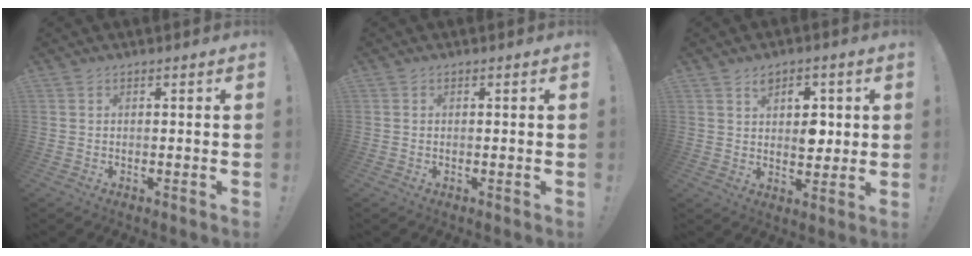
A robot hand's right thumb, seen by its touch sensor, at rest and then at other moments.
{"total": 0.0}
{"total": 7.3, "force": [2.2, 5.5, 4.2], "torque": [-0.036, -0.011, 0.035]}